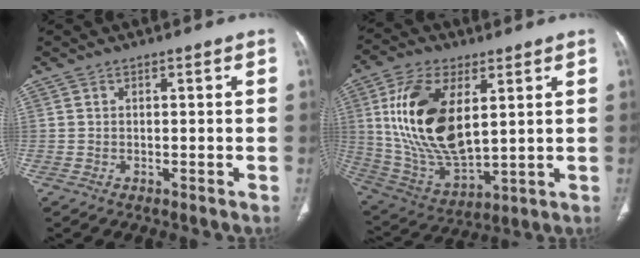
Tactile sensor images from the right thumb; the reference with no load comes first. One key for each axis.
{"total": 20.5, "fx": 5.0, "fy": 10.5, "fz": 16.9, "tx": -0.321, "ty": -0.025, "tz": 0.104}